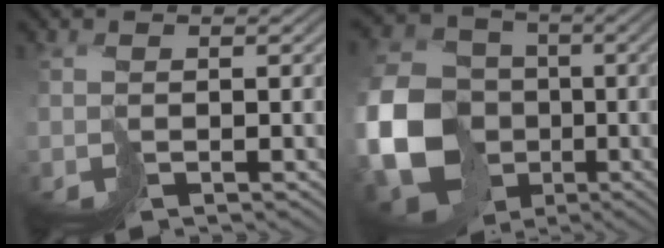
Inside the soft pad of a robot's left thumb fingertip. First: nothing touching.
{"total": 14.5, "force": [-3.2, 12.3, 7.0], "torque": [-0.198, -0.033, -0.061]}